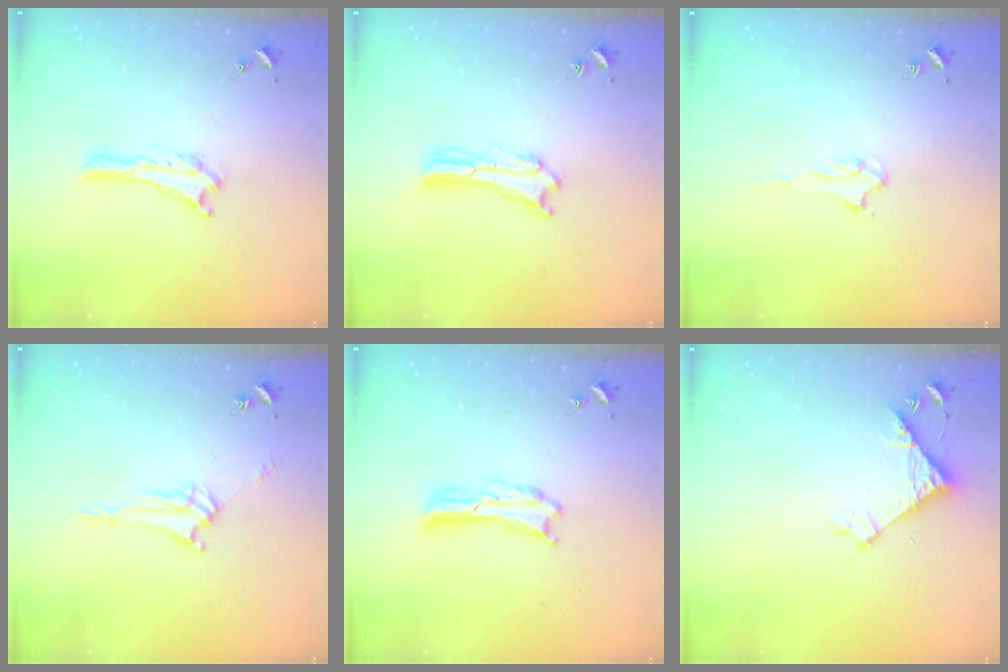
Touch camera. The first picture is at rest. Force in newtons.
{"total": 1.8, "press": 1.8, "slide": 0.3}
{"total": 1.9, "press": 1.9, "slide": 0.1}
{"total": 3.0, "press": 3.0, "slide": 0.3}
{"total": 1.0, "press": 1.0, "slide": 0.2}
{"total": 5.8, "press": 5.8, "slide": 0.2}